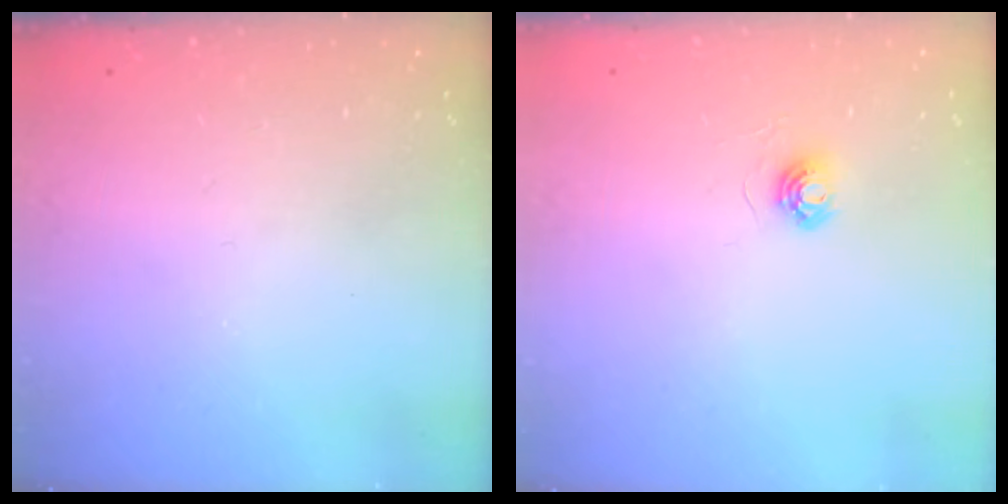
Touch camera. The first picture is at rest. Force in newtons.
{"total": 4.7, "press": 4.7, "slide": 0.3}